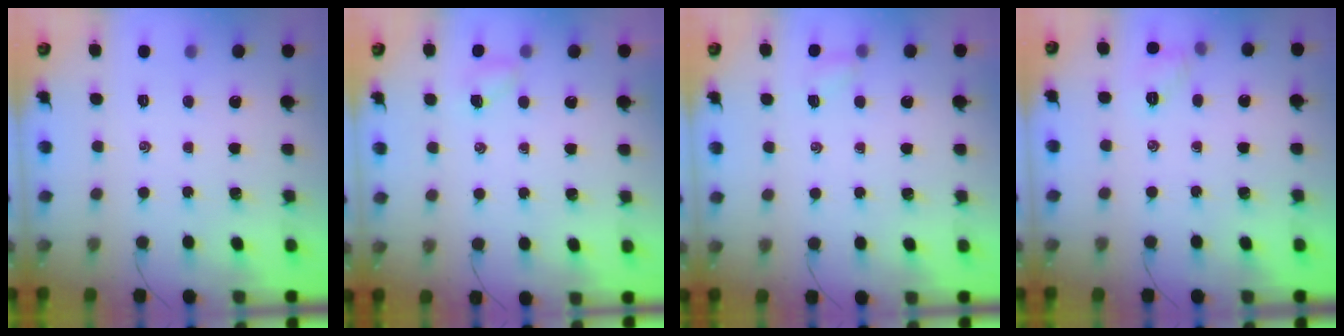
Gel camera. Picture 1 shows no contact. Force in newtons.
{"total": 3.6, "press": 3.4, "slide": 1.1}
{"total": 2.5, "press": 2.3, "slide": 0.9}
{"total": 6.4, "press": 6.3, "slide": 1.3}